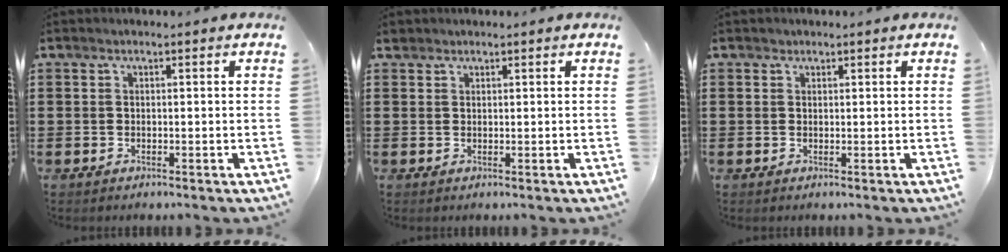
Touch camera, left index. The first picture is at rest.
{"total": 1.0, "force": [0.9, 0.5, 0.1], "torque": [-0.006, 0.003, 0.017]}
{"total": 0.6, "force": [0.5, 0.4, 0.0], "torque": [-0.001, 0.002, 0.010]}